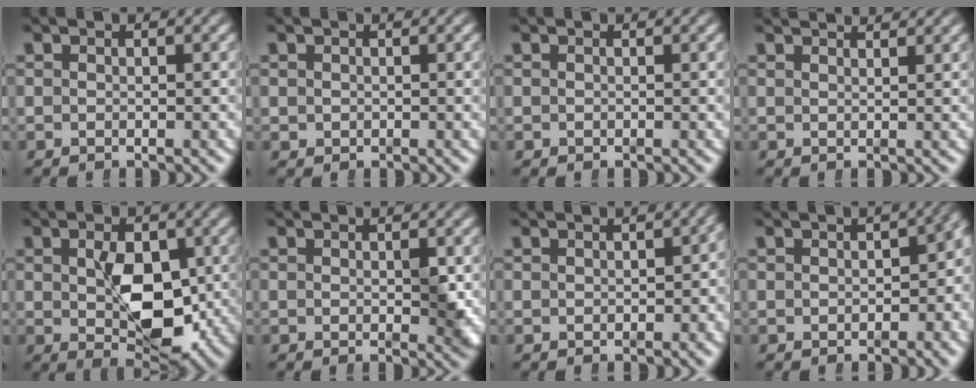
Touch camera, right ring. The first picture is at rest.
{"total": 0.6, "force": [0.0, 0.6, 0.1], "torque": [-0.010, -0.007, 0.005]}
{"total": 0.0}
{"total": 2.3, "force": [2.1, -0.6, 0.4], "torque": [0.003, 0.007, 0.033]}
{"total": 6.7, "force": [-0.4, 3.0, 6.0], "torque": [-0.086, -0.021, -0.001]}
{"total": 1.9, "force": [0.1, 0.7, 1.7], "torque": [-0.017, -0.001, -0.003]}
{"total": 1.0, "force": [-0.5, 0.6, 0.6], "torque": [-0.001, 0.001, -0.010]}
{"total": 2.1, "force": [-0.6, 1.1, 1.6], "torque": [-0.012, 0.000, -0.006]}